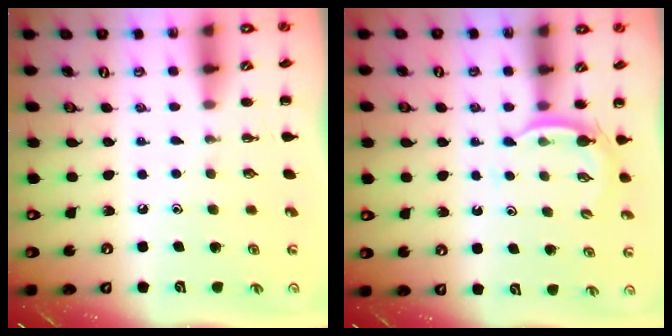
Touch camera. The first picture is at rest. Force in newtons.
{"total": 3.2, "press": 3.1, "slide": 0.8}